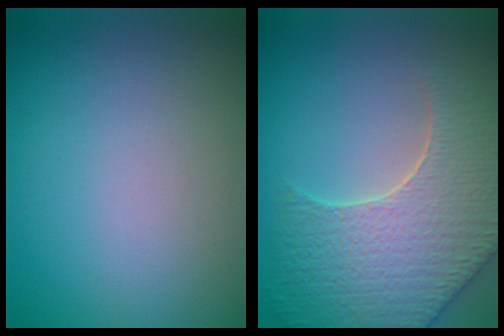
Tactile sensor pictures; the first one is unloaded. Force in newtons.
{"total": 7.1, "press": 5.9, "slide": 4.0}